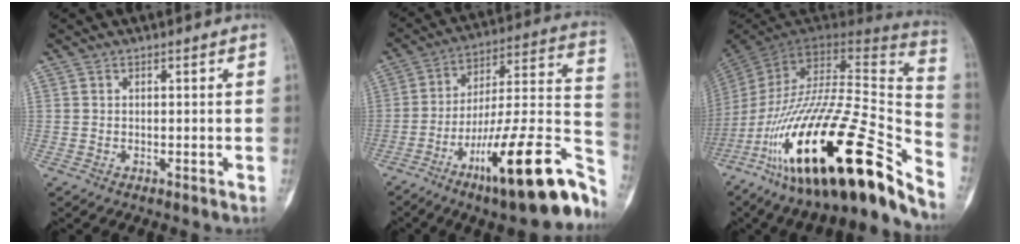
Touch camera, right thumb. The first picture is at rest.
{"total": 28.3, "force": [-13.9, 7.2, 23.6], "torque": [-0.282, 0.078, -0.208]}
{"total": 34.9, "force": [-21.2, 9.2, 26.2], "torque": [-0.397, 0.066, -0.352]}